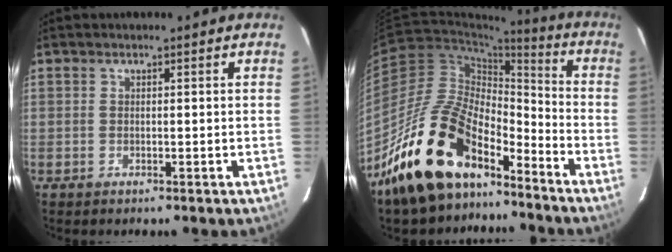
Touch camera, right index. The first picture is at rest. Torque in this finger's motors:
{"motor_torque": [1.14, -1.00, 1.05, 0.21]}